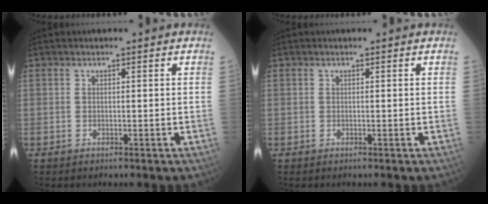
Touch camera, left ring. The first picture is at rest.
{"total": 0.0}